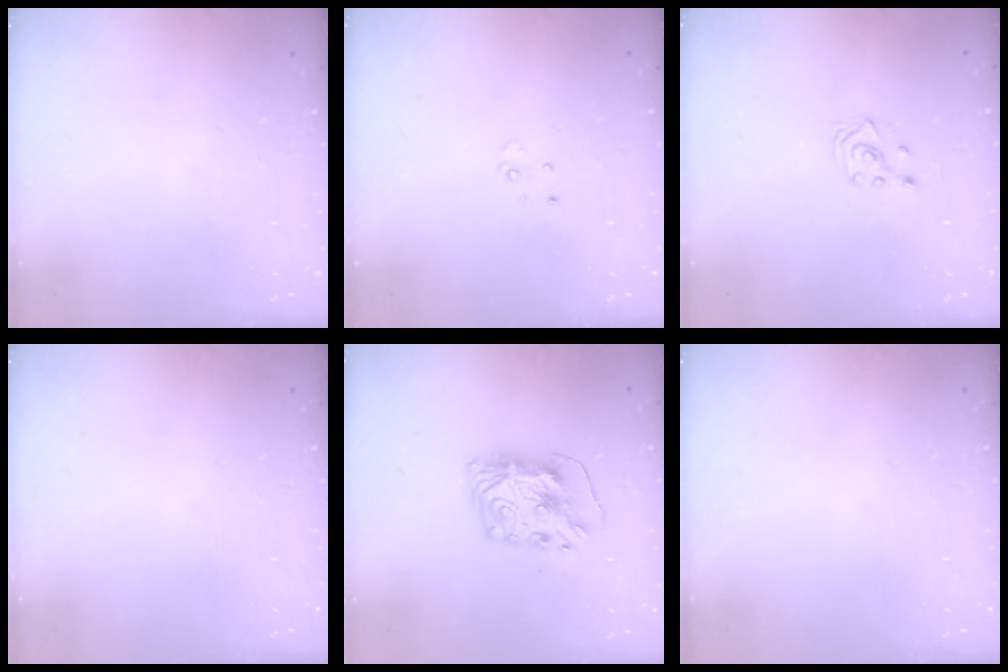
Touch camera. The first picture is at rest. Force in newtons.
{"total": 3.3, "press": 3.3, "slide": 0.4}
{"total": 3.1, "press": 2.9, "slide": 1.0}
{"total": 0.0}
{"total": 8.1, "press": 8.1, "slide": 0.8}
{"total": 0.0}